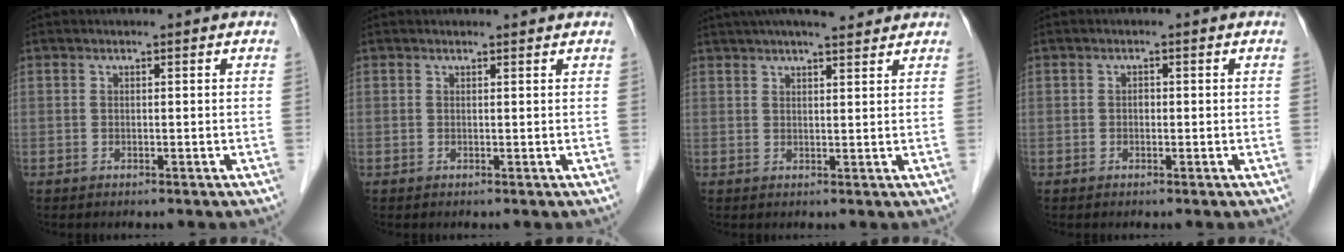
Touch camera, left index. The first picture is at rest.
{"total": 1.5, "force": [1.5, 0.1, 0.1], "torque": [-0.009, 0.004, 0.017]}
{"total": 9.9, "force": [8.5, 1.5, 4.9], "torque": [-0.073, 0.028, 0.118]}
{"total": 0.7, "force": [-0.1, 0.5, 0.5], "torque": [-0.006, 0.002, -0.004]}